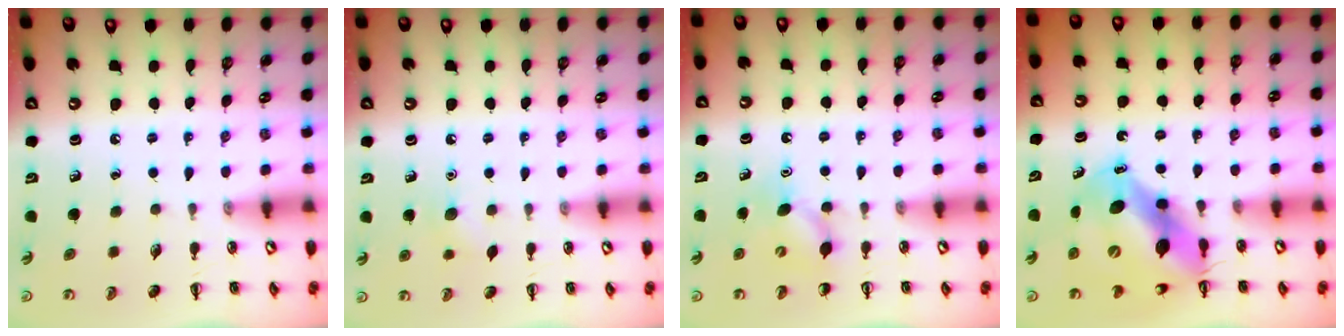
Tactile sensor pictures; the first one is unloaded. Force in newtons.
{"total": 4.5, "press": 4.3, "slide": 1.2}
{"total": 5.9, "press": 5.8, "slide": 1.5}
{"total": 10.8, "press": 10.4, "slide": 2.8}